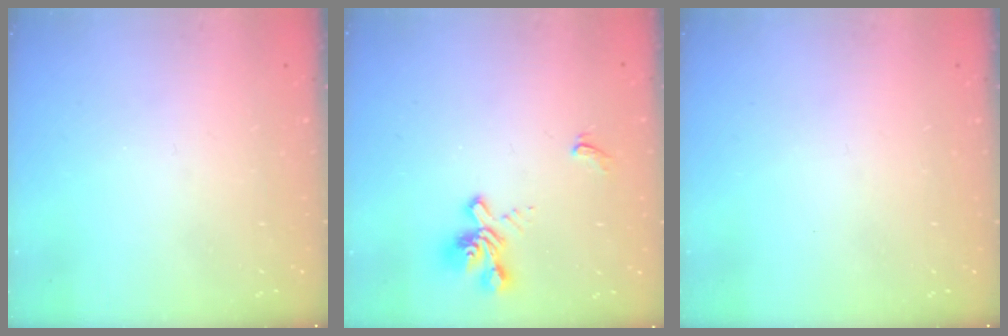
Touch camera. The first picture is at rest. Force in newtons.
{"total": 2.4, "press": 2.1, "slide": 1.3}
{"total": 0.0}